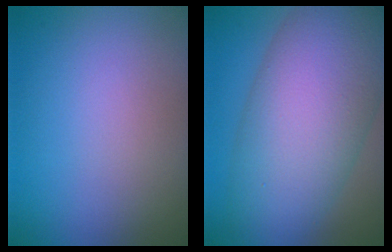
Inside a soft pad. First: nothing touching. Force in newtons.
{"total": 11.6, "press": 11.6, "slide": 0.4}